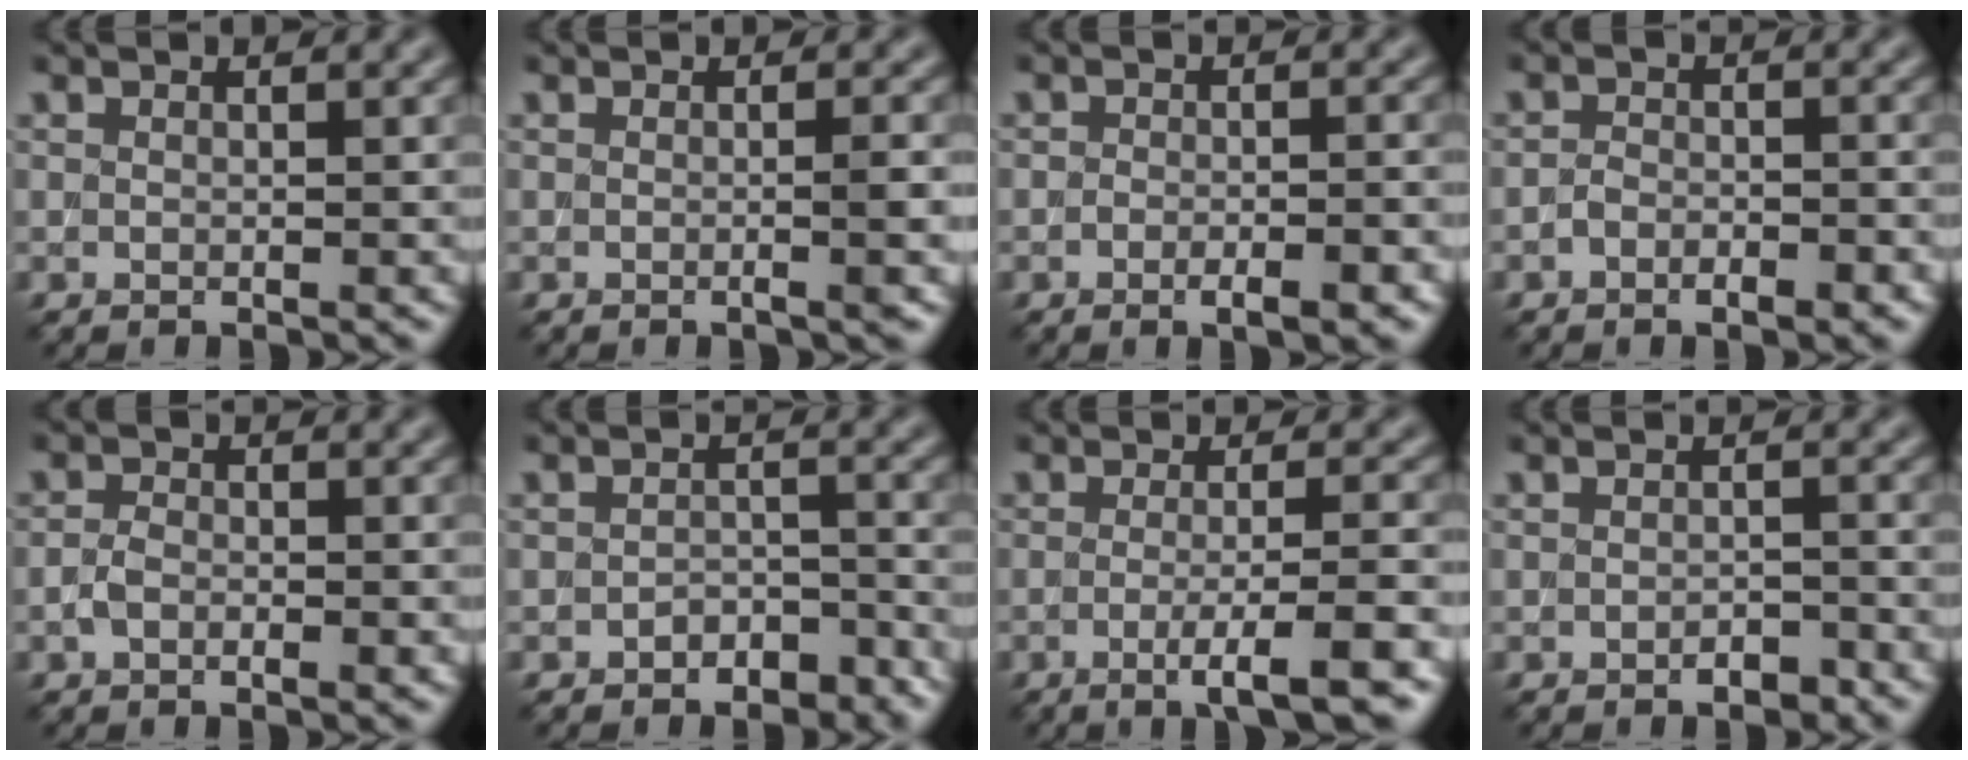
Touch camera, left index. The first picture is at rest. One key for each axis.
{"total": 2.5, "fx": -0.2, "fy": 0.8, "fz": 2.4, "tx": -0.018, "ty": 0.000, "tz": -0.008}
{"total": 3.2, "fx": -1.7, "fy": 1.0, "fz": 2.5, "tx": -0.037, "ty": 0.007, "tz": -0.024}
{"total": 2.4, "fx": -1.4, "fy": 1.2, "fz": 1.5, "tx": -0.023, "ty": 0.010, "tz": -0.025}
{"total": 1.9, "fx": -0.8, "fy": 1.0, "fz": 1.4, "tx": -0.026, "ty": 0.004, "tz": -0.019}
{"total": 2.5, "fx": -1.7, "fy": 1.3, "fz": 1.2, "tx": -0.023, "ty": 0.007, "tz": -0.025}
{"total": 5.0, "fx": -1.9, "fy": 0.8, "fz": 4.6, "tx": -0.069, "ty": -0.004, "tz": -0.037}
{"total": 1.4, "fx": -1.0, "fy": 0.5, "fz": 0.8, "tx": -0.014, "ty": 0.003, "tz": -0.015}